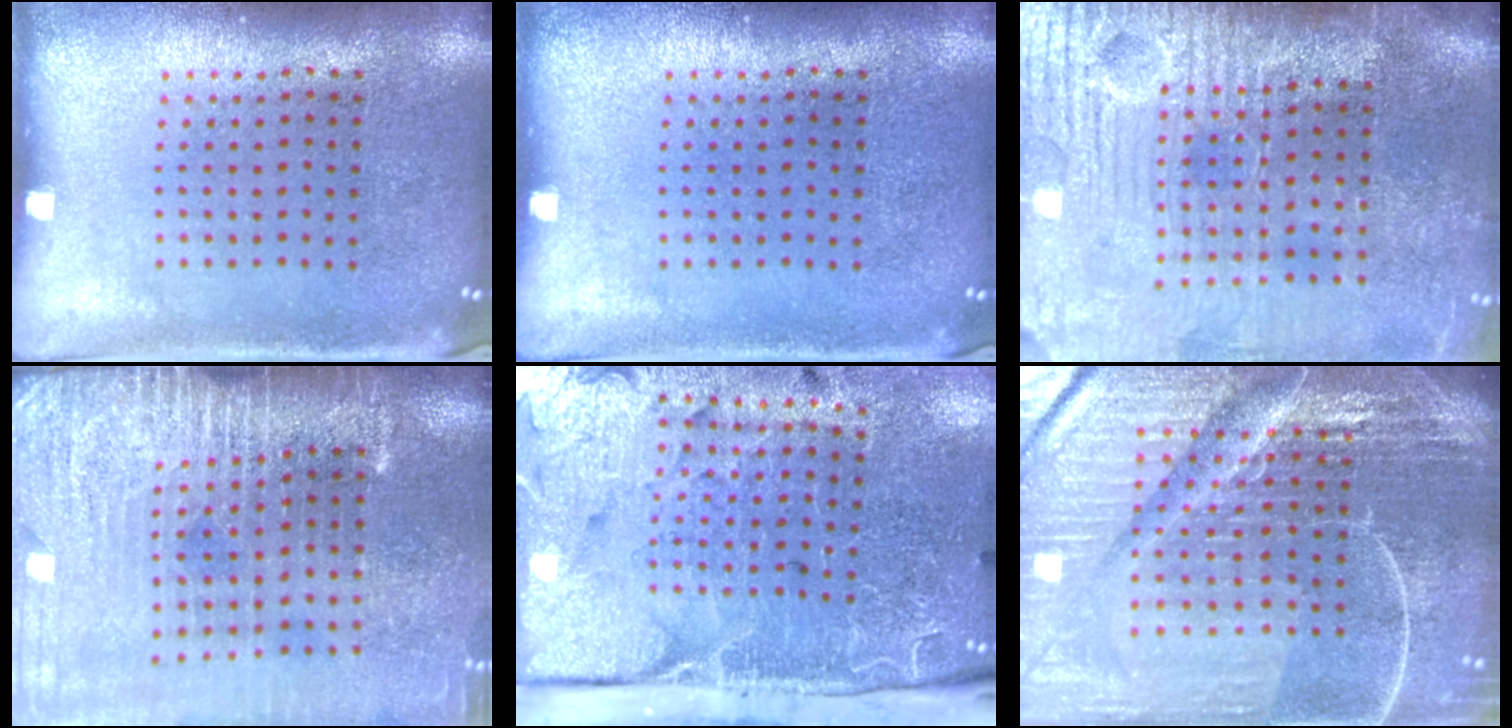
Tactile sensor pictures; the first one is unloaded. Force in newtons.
{"total": 0.0}
{"total": 4.6, "press": 4.1, "slide": 2.1}
{"total": 4.1, "press": 3.5, "slide": 2.0}
{"total": 5.1, "press": 4.0, "slide": 3.2}
{"total": 7.1, "press": 6.2, "slide": 3.5}